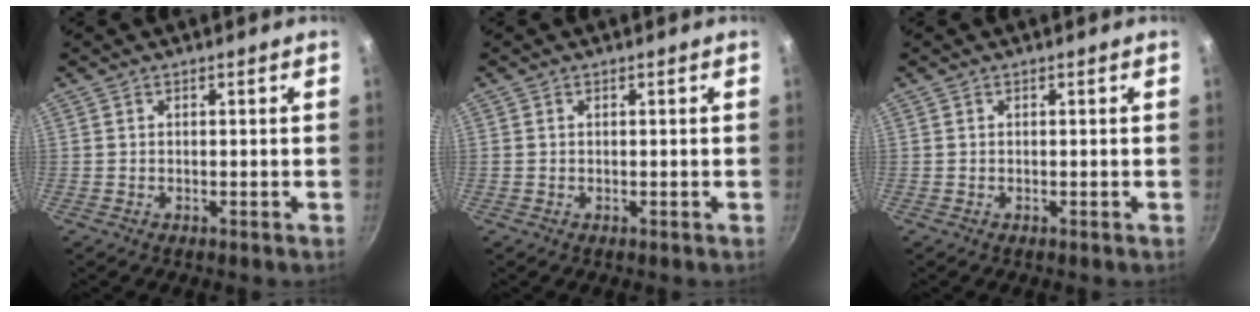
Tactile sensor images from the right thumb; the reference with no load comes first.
{"total": 0.0}
{"total": 0.0}